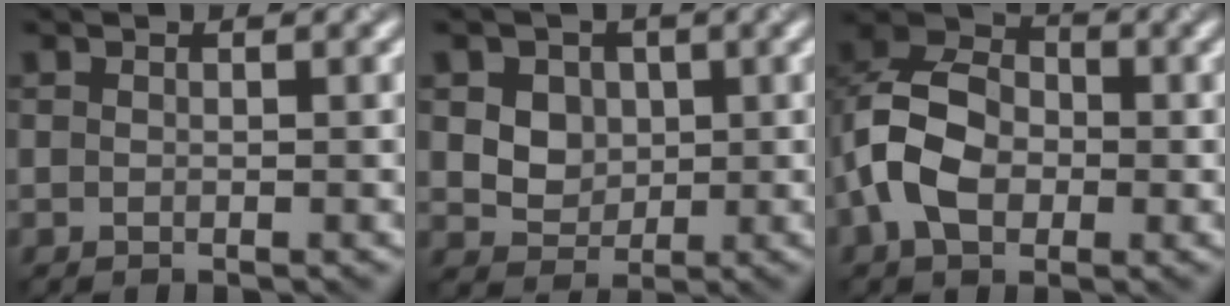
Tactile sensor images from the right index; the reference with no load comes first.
{"total": 5.1, "force": [1.5, 4.1, 2.5], "torque": [-0.049, 0.006, 0.029]}
{"total": 7.5, "force": [-1.9, 5.3, 5.0], "torque": [-0.100, 0.011, -0.050]}